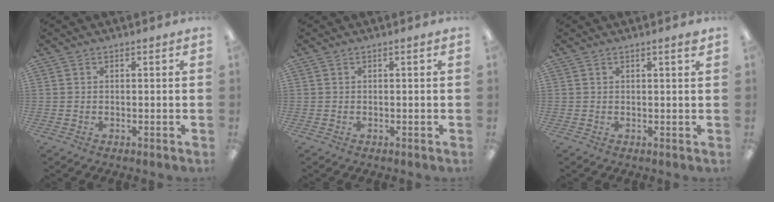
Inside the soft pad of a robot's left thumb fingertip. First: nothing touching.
{"total": 0.0}
{"total": 1.3, "force": [1.0, 0.0, 0.8], "torque": [-0.009, -0.003, 0.015]}